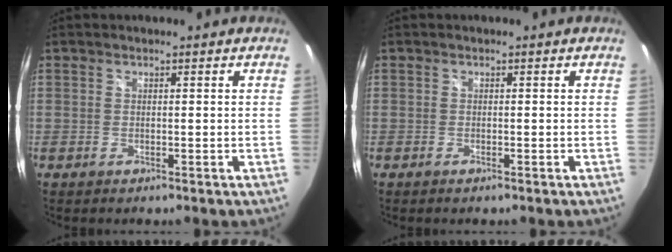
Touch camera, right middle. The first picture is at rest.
{"total": 0.6, "force": [-0.5, 0.0, 0.4], "torque": [-0.007, -0.001, -0.009]}